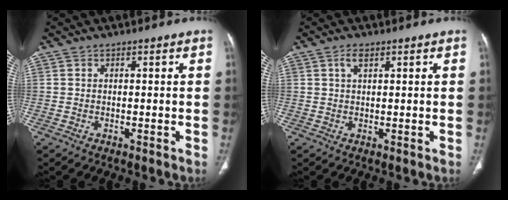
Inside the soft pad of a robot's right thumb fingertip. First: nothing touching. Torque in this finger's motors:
{"motor_torque": [0.60, 0.58, 0.40, 0.00, -0.04]}